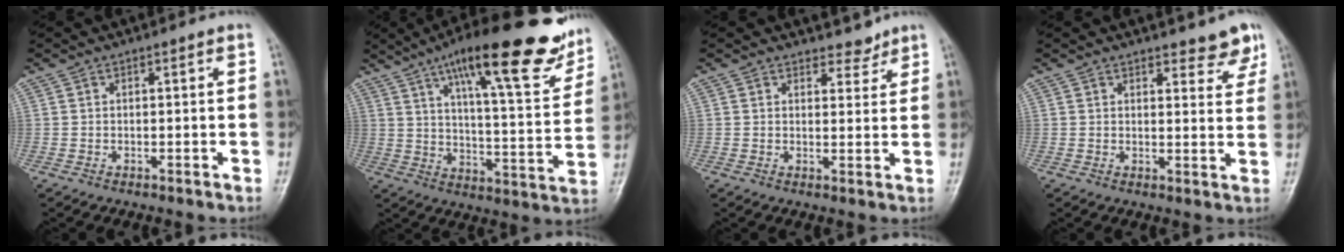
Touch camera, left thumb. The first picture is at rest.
{"total": 24.5, "force": [15.8, 5.7, 17.9], "torque": [-0.231, -0.052, 0.232]}
{"total": 3.1, "force": [2.7, 1.4, 0.2], "torque": [0.018, -0.021, 0.036]}
{"total": 5.4, "force": [4.6, 1.9, 2.1], "torque": [0.000, -0.030, 0.050]}